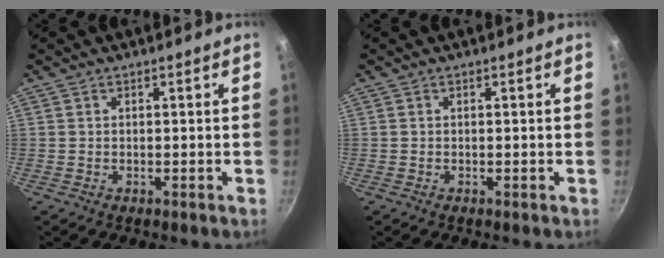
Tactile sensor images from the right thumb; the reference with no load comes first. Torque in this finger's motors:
{"motor_torque": [2.55, 2.46, 0.50, -0.20, -0.03]}